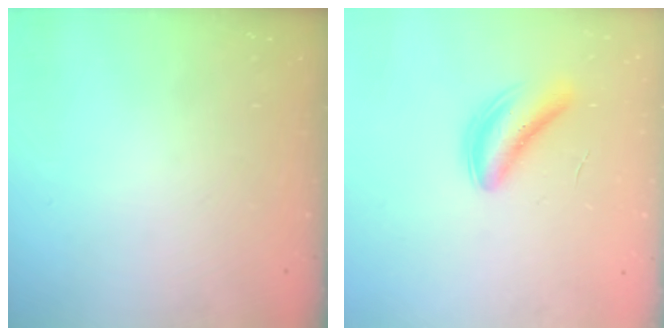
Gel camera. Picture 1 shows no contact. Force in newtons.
{"total": 5.1, "press": 5.1, "slide": 0.3}